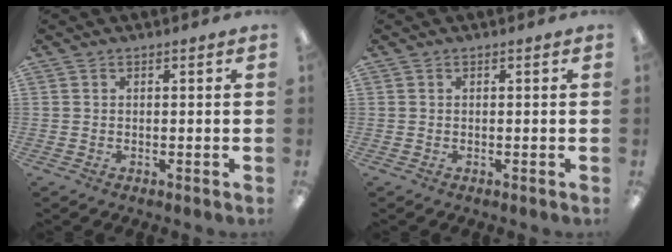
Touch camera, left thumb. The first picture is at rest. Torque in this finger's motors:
{"motor_torque": [-0.08, -0.06, 0.12, 0.01, 0.00]}